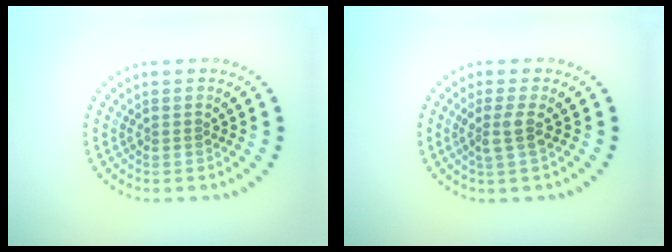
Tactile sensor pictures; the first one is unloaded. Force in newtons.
{"total": 1.9, "press": 1.5, "slide": 1.1}